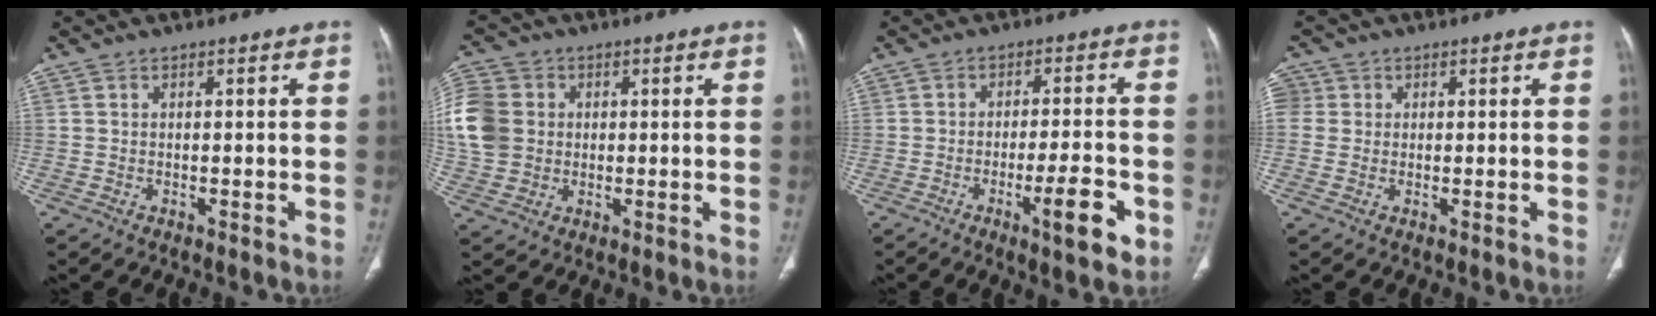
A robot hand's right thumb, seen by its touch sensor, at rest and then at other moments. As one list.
[{"total": 15.1, "force": [1.1, 13.0, 7.6], "torque": [-0.190, 0.025, 0.025]}, {"total": 8.8, "force": [-3.7, 1.8, 7.8], "torque": [-0.113, 0.012, -0.052]}, {"total": 4.1, "force": [0.8, 3.9, 1.1], "torque": [-0.014, 0.011, 0.015]}]